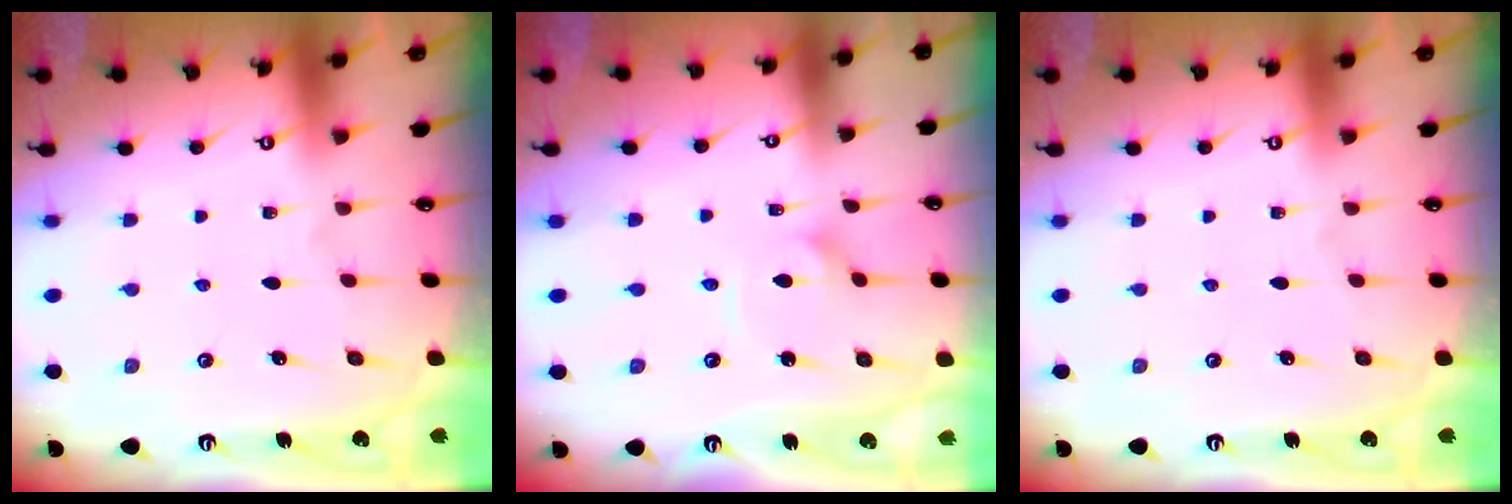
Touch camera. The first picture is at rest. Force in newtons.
{"total": 1.7, "press": 1.7, "slide": 0.2}
{"total": 0.0}